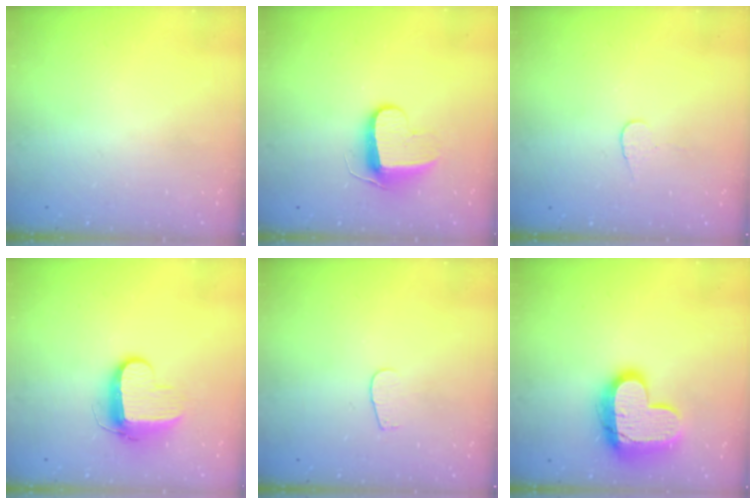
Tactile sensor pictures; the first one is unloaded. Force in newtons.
{"total": 9.0, "press": 8.9, "slide": 0.7}
{"total": 3.7, "press": 3.7, "slide": 0.4}
{"total": 9.6, "press": 9.6, "slide": 0.8}
{"total": 2.6, "press": 2.5, "slide": 0.3}
{"total": 17.0, "press": 16.9, "slide": 1.1}